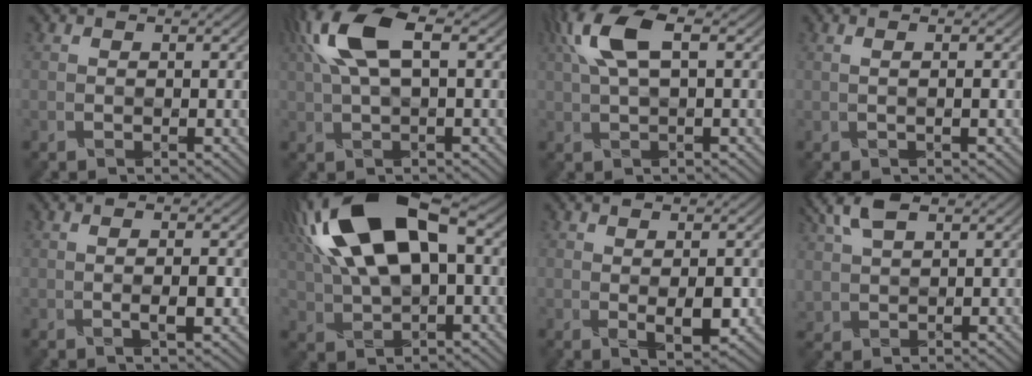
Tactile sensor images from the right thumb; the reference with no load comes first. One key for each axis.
{"total": 8.5, "fx": 2.6, "fy": 3.1, "fz": 7.5, "tx": -0.166, "ty": 0.021, "tz": 0.046}
{"total": 6.8, "fx": 2.2, "fy": 2.3, "fz": 6.0, "tx": -0.134, "ty": 0.015, "tz": 0.039}
{"total": 1.2, "fx": 0.1, "fy": 0.2, "fz": 1.1, "tx": -0.021, "ty": 0.002, "tz": -0.003}
{"total": 2.2, "fx": -0.3, "fy": 0.4, "fz": 2.2, "tx": -0.036, "ty": 0.002, "tz": -0.007}
{"total": 16.9, "fx": 5.5, "fy": 8.0, "fz": 13.8, "tx": -0.310, "ty": 0.030, "tz": 0.095}
{"total": 2.8, "fx": 0.2, "fy": 0.8, "fz": 2.7, "tx": -0.052, "ty": -0.004, "tz": 0.011}
{"total": 5.8, "fx": 3.5, "fy": 2.5, "fz": 3.9, "tx": -0.099, "ty": 0.015, "tz": 0.076}